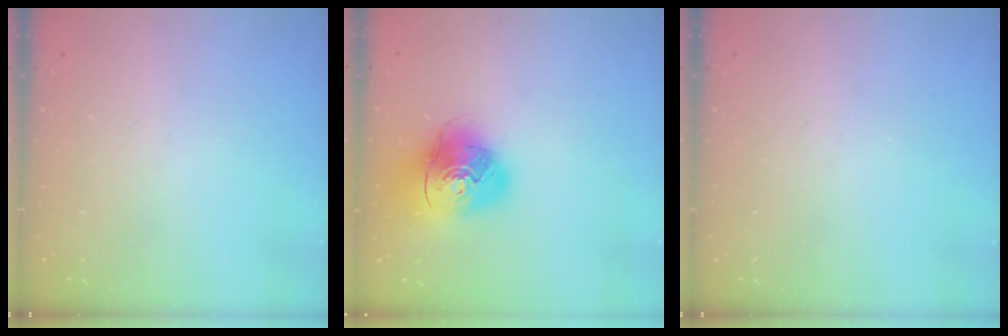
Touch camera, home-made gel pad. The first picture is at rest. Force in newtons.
{"total": 13.7, "press": 13.6, "slide": 1.7}
{"total": 0.0}